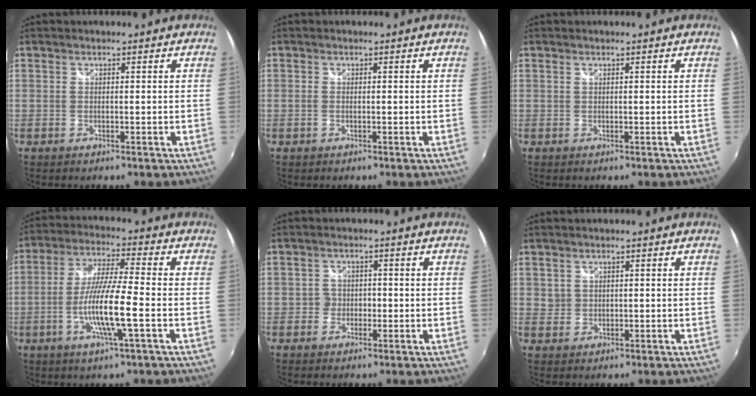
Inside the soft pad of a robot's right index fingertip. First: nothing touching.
{"total": 0.6, "force": [-0.2, 0.3, 0.4], "torque": [-0.012, -0.001, -0.005]}
{"total": 0.0}
{"total": 10.8, "force": [-3.3, 0.1, 10.2], "torque": [-0.204, -0.005, -0.064]}
{"total": 2.5, "force": [-1.0, 2.3, 0.2], "torque": [-0.003, 0.006, -0.020]}
{"total": 1.7, "force": [0.6, 1.6, 0.1], "torque": [0.006, 0.005, 0.010]}